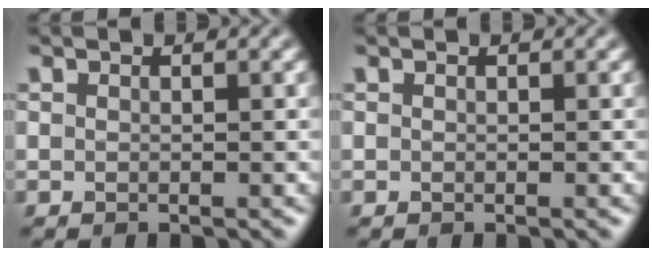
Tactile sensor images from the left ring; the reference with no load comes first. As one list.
[{"total": 0.0}]